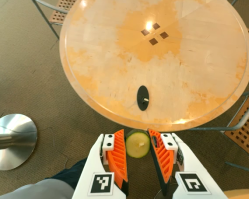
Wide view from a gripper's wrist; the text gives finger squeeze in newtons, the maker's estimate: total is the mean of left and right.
{"total": 8.1, "left": 8.0, "right": 8.3}